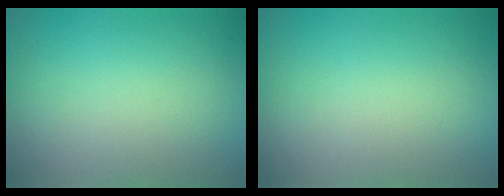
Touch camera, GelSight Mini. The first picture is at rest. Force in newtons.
{"total": 0.0}